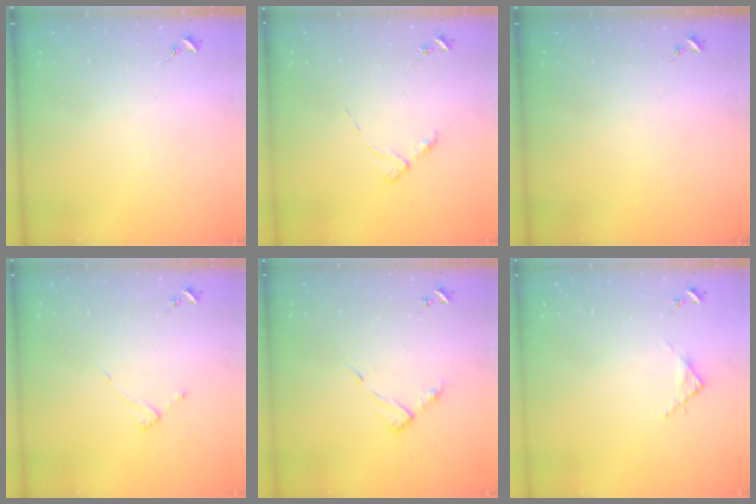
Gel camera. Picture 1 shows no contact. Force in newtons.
{"total": 4.5, "press": 4.5, "slide": 0.5}
{"total": 0.0}
{"total": 3.6, "press": 3.6, "slide": 0.3}
{"total": 7.4, "press": 7.4, "slide": 0.6}
{"total": 2.8, "press": 2.8, "slide": 0.4}